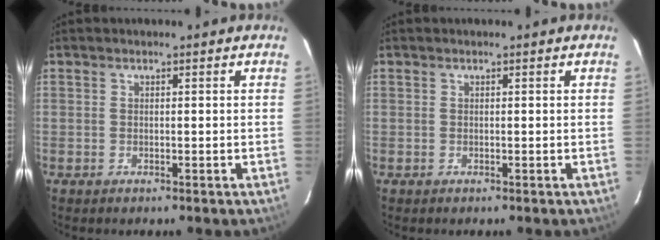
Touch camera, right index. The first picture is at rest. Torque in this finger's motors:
{"motor_torque": [0.11, -0.01, 0.02, 0.01]}